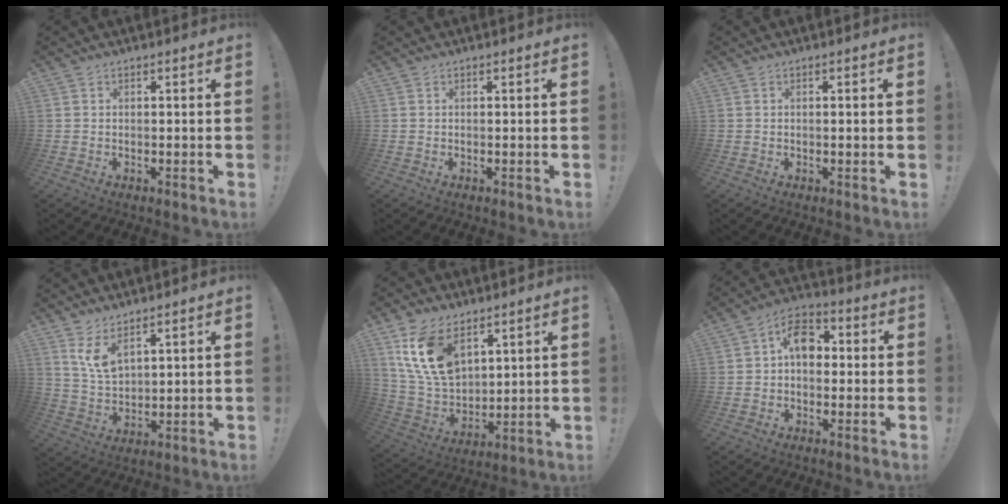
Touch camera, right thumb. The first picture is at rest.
{"total": 0.0}
{"total": 1.2, "force": [0.2, -0.2, 1.2], "torque": [-0.016, -0.004, 0.001]}
{"total": 8.3, "force": [5.7, 3.4, 5.0], "torque": [-0.097, -0.031, 0.107]}
{"total": 16.6, "force": [8.2, 10.4, 10.1], "torque": [-0.209, -0.037, 0.158]}
{"total": 8.7, "force": [0.8, 5.9, 6.4], "torque": [-0.103, 0.018, 0.020]}